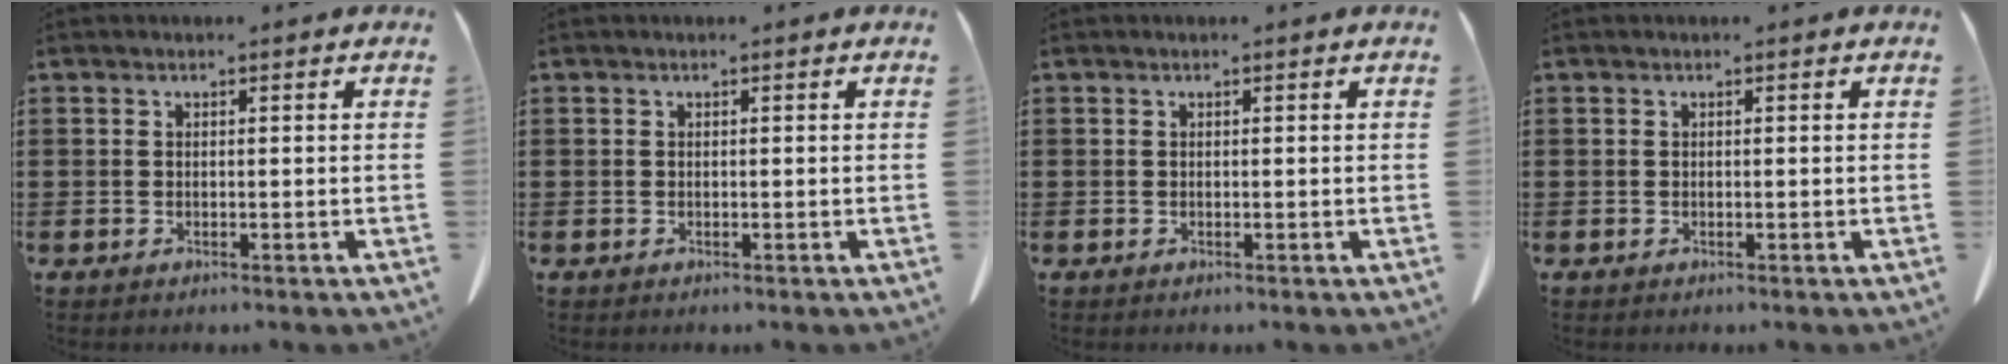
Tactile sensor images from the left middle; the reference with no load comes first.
{"total": 0.0}
{"total": 0.0}
{"total": 0.0}